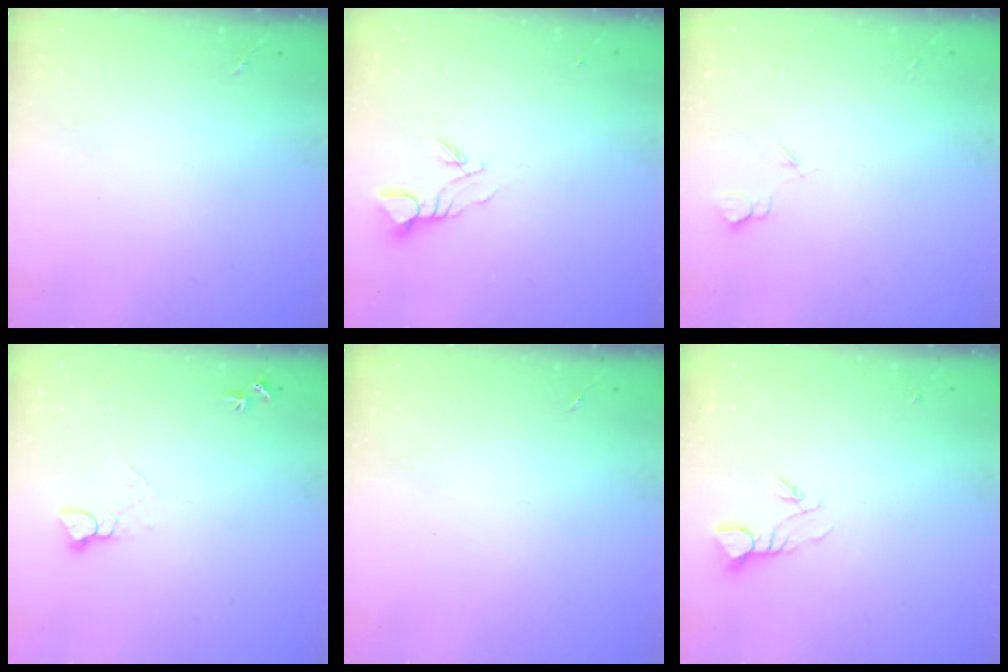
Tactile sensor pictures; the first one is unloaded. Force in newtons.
{"total": 3.7, "press": 3.7, "slide": 0.1}
{"total": 3.2, "press": 3.2, "slide": 0.4}
{"total": 5.5, "press": 5.5, "slide": 0.5}
{"total": 0.0}
{"total": 3.4, "press": 3.4, "slide": 0.2}